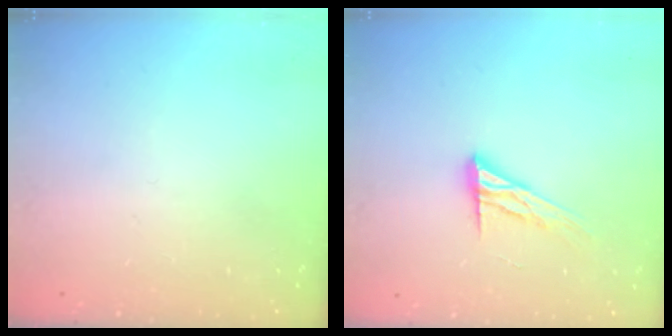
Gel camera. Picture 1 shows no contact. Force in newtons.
{"total": 11.1, "press": 11.1, "slide": 0.9}